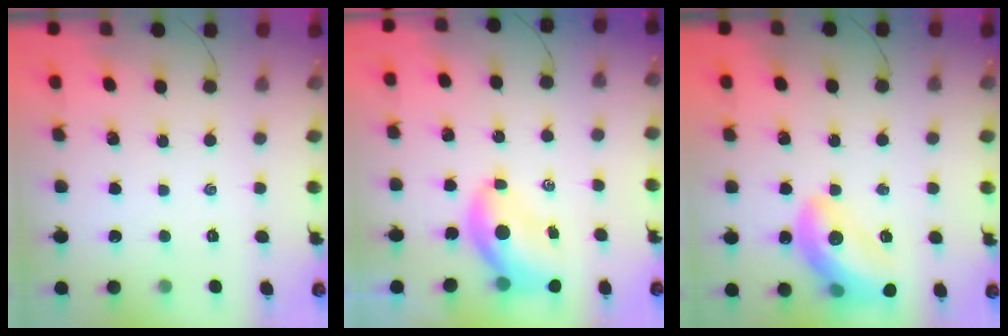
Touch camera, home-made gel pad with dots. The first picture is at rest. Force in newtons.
{"total": 8.4, "press": 8.2, "slide": 1.6}
{"total": 16.3, "press": 16.2, "slide": 2.1}